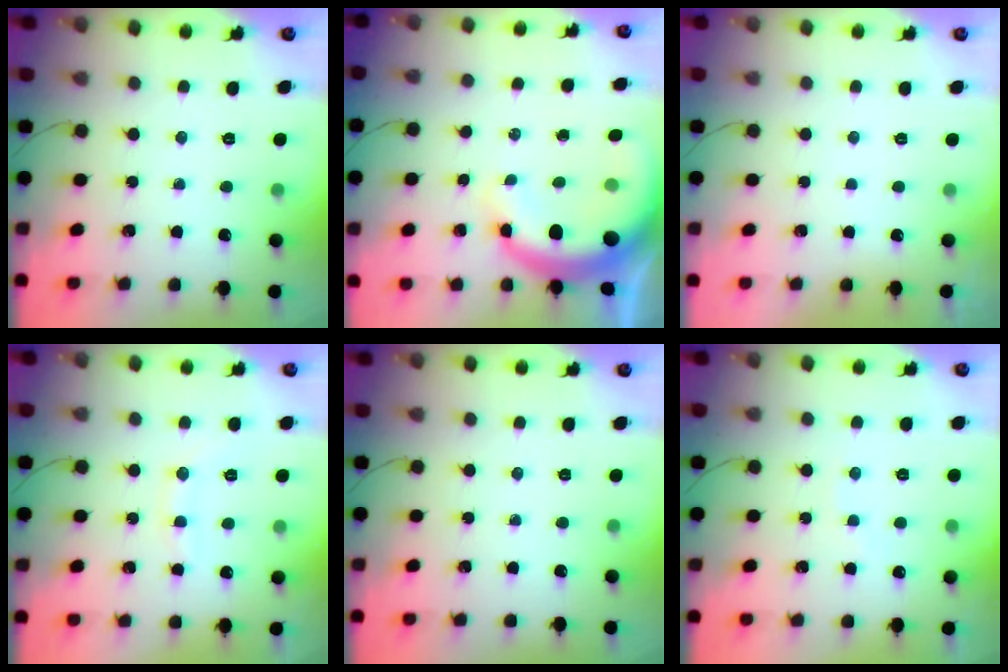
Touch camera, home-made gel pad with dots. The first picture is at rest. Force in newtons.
{"total": 11.2, "press": 10.9, "slide": 2.4}
{"total": 2.9, "press": 2.9, "slide": 0.1}
{"total": 7.2, "press": 7.1, "slide": 1.2}
{"total": 0.0}
{"total": 4.7, "press": 4.7, "slide": 0.8}